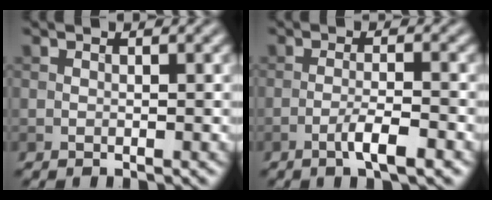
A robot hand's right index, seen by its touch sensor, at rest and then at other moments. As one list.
[{"total": 3.2, "force": [-1.8, 0.5, 2.7], "torque": [-0.047, 0.006, -0.036]}]